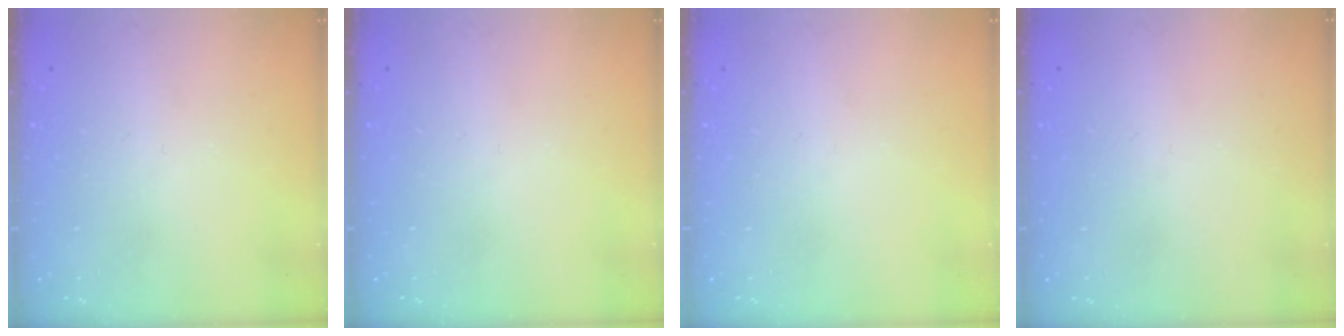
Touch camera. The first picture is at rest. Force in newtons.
{"total": 0.0}
{"total": 0.0}
{"total": 0.8, "press": 0.8, "slide": 0.0}